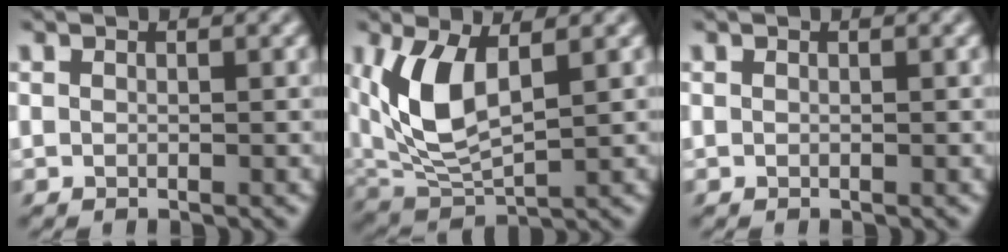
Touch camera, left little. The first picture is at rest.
{"total": 6.7, "force": [1.1, 2.4, 6.2], "torque": [-0.142, -0.001, 0.016]}
{"total": 0.0}